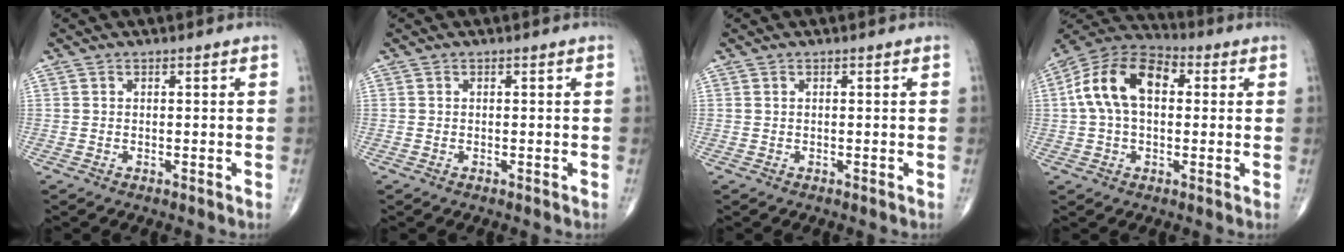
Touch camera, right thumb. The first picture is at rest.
{"total": 0.0}
{"total": 0.0}
{"total": 14.0, "force": [2.1, 8.6, 10.9], "torque": [-0.199, 0.035, 0.027]}